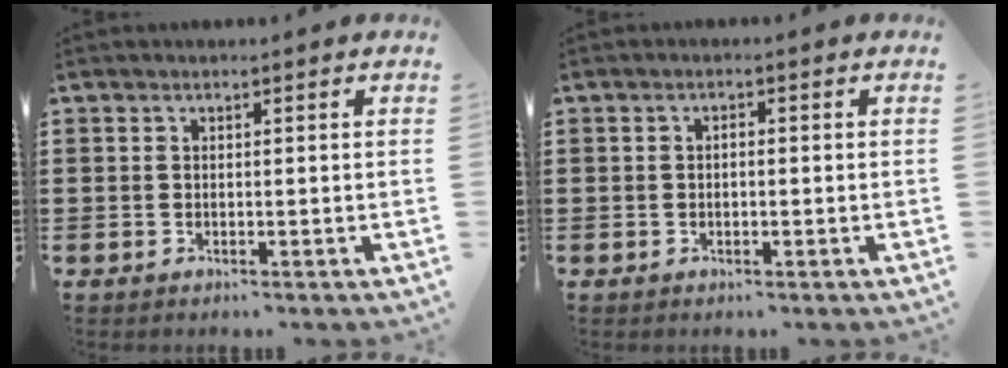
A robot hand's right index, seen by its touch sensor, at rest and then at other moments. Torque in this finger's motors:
{"motor_torque": [1.14, 1.00, 0.05, 0.02]}